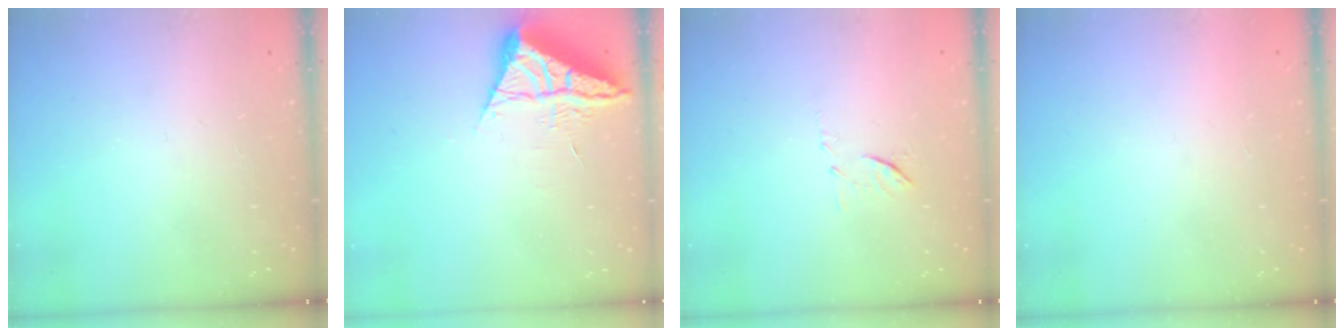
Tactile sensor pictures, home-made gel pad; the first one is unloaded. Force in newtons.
{"total": 7.3, "press": 7.3, "slide": 0.5}
{"total": 6.0, "press": 6.0, "slide": 0.6}
{"total": 1.5, "press": 1.5, "slide": 0.1}